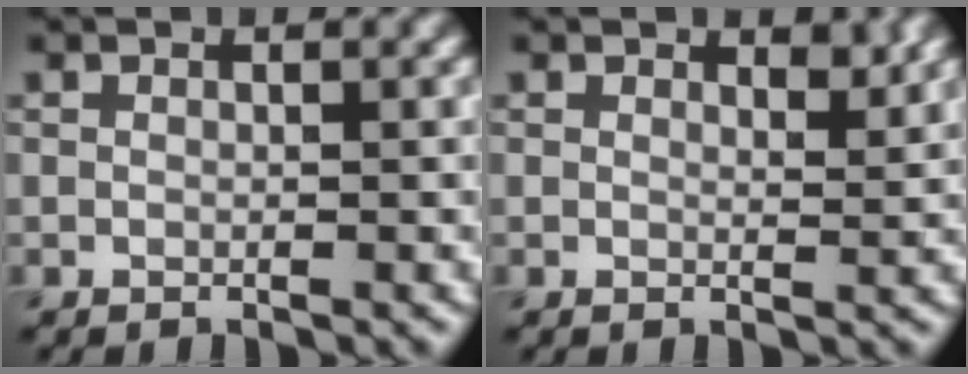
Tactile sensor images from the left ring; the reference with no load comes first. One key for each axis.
{"total": 1.4, "fx": 1.2, "fy": 0.4, "fz": 0.6, "tx": -0.008, "ty": -0.002, "tz": 0.017}